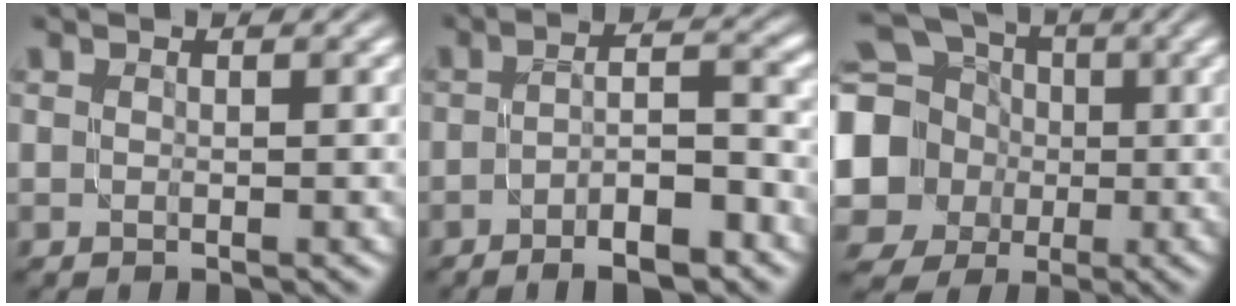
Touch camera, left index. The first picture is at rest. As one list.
[{"total": 6.8, "force": [-3.4, 1.8, 5.7], "torque": [-0.083, 0.008, -0.051]}, {"total": 14.2, "force": [0.0, 13.2, 5.2], "torque": [-0.170, 0.014, -0.039]}]